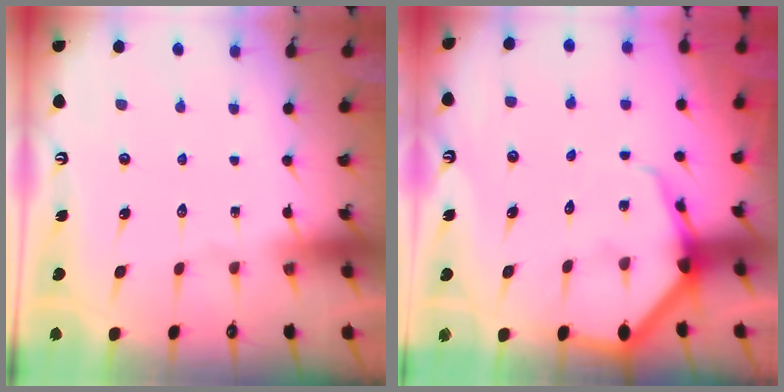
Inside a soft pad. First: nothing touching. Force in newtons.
{"total": 6.6, "press": 6.5, "slide": 0.7}